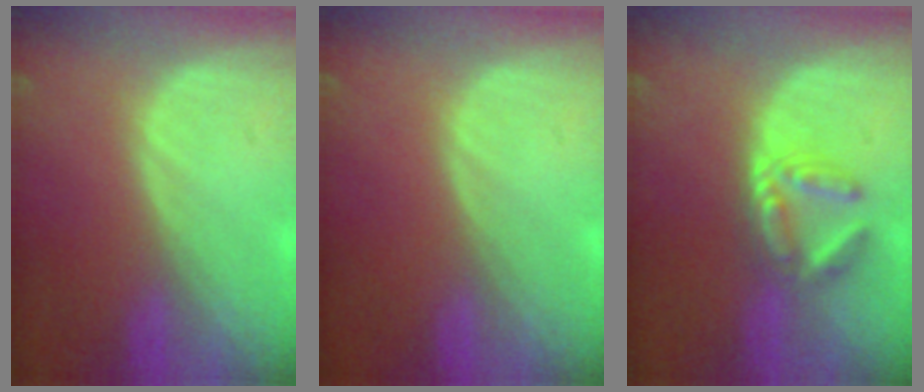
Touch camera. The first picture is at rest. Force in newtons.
{"total": 0.0}
{"total": 5.9, "press": 5.2, "slide": 2.8}